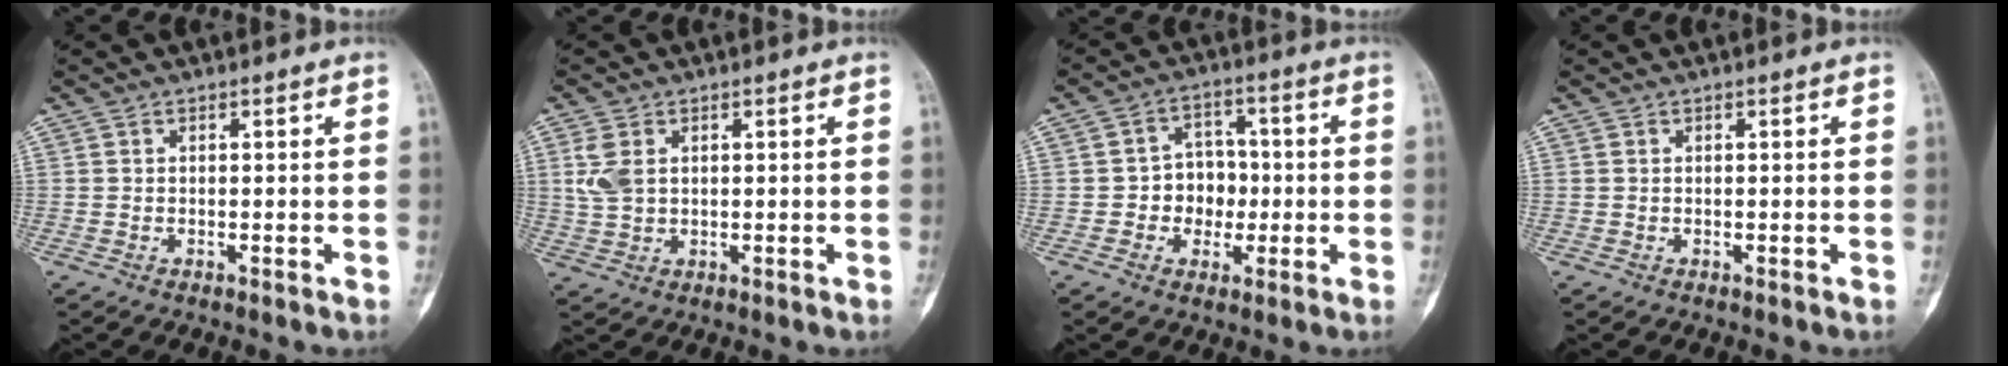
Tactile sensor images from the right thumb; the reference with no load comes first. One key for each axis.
{"total": 5.0, "fx": 1.1, "fy": 3.3, "fz": 3.6, "tx": -0.082, "ty": 0.002, "tz": 0.025}
{"total": 7.3, "fx": -1.1, "fy": 6.2, "fz": 3.7, "tx": -0.005, "ty": 0.023, "tz": -0.024}
{"total": 0.0}